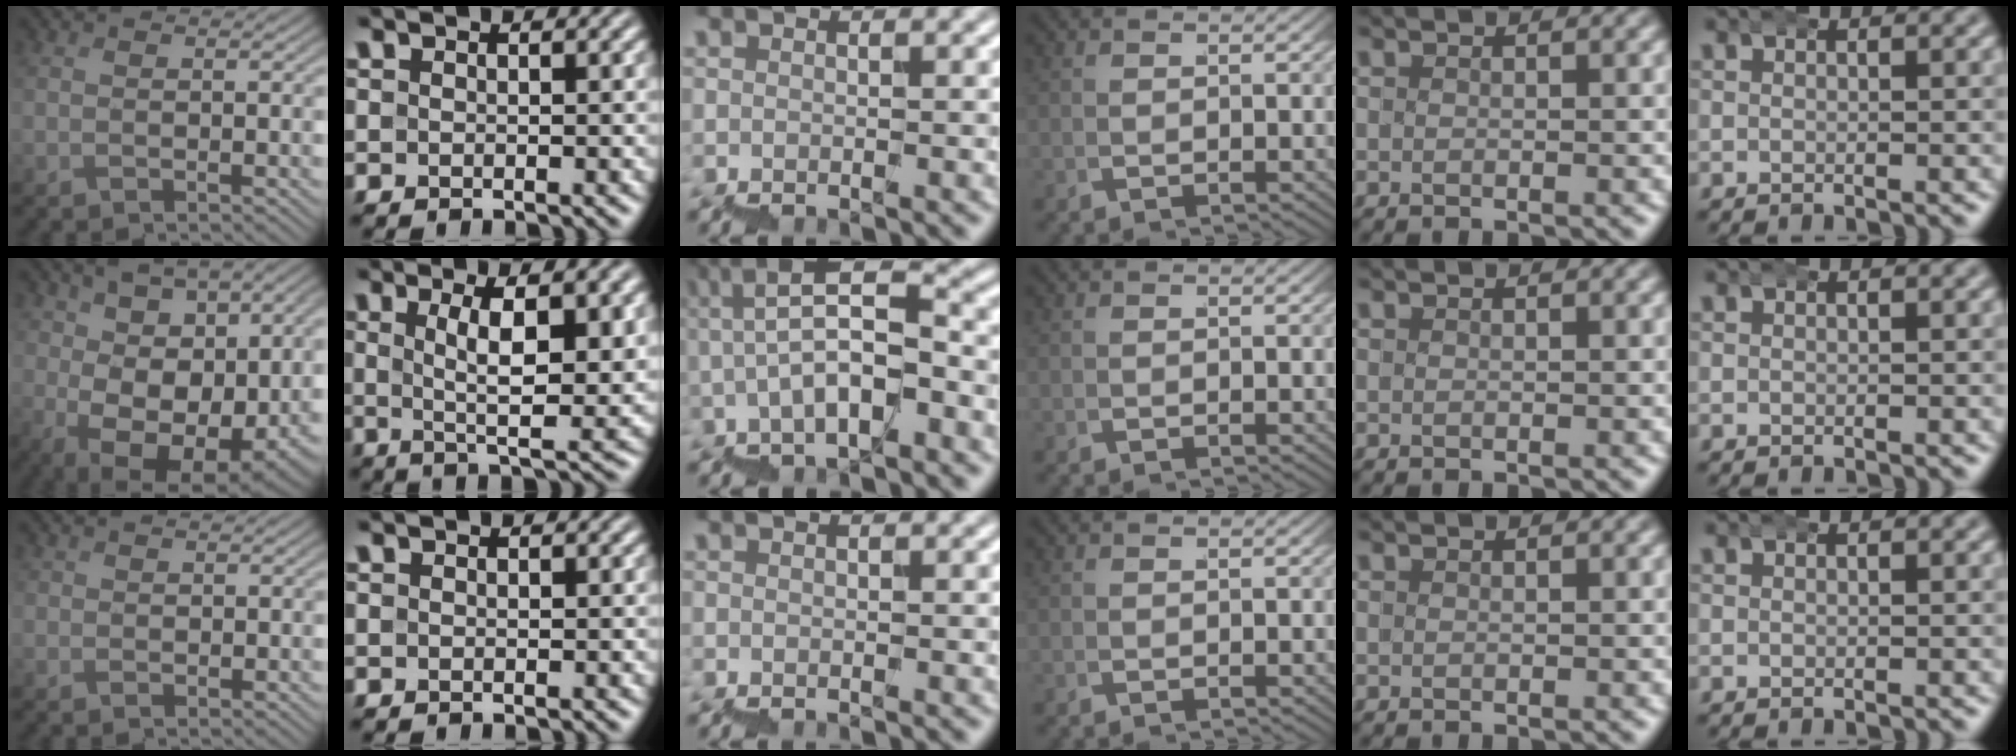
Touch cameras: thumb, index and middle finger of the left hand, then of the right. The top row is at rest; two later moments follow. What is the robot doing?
{"motion": "wrap", "object": "bubble wrap"}